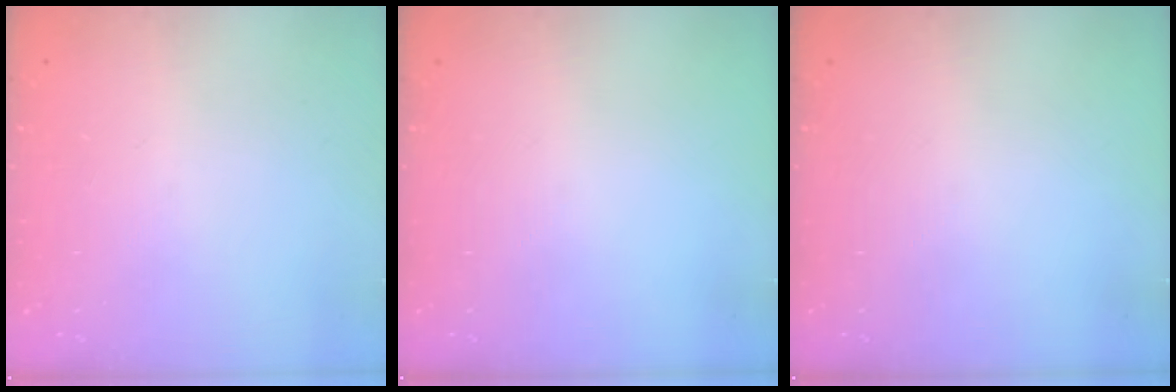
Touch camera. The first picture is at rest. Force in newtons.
{"total": 0.0}
{"total": 0.0}